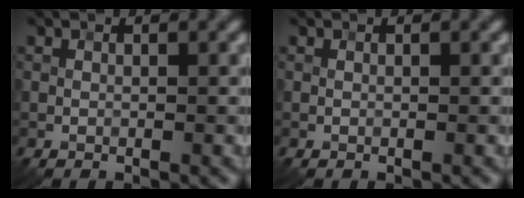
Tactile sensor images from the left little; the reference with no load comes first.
{"total": 0.0}